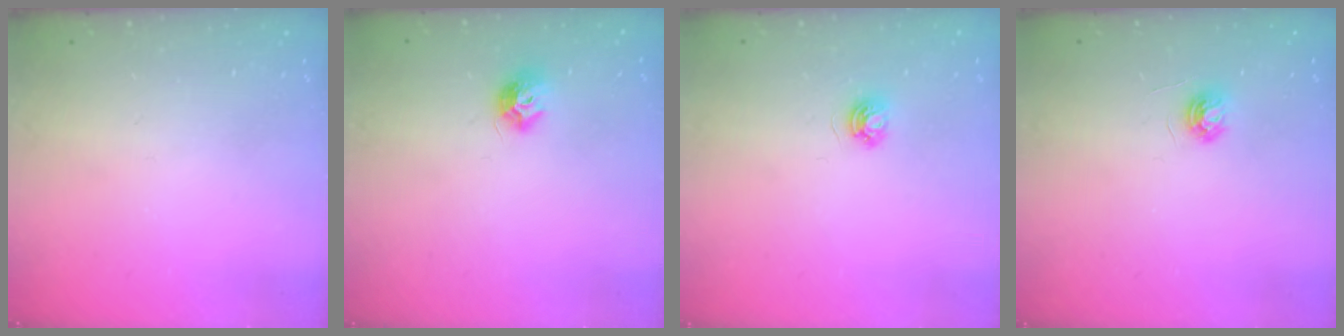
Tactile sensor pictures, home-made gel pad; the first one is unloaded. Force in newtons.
{"total": 7.9, "press": 7.9, "slide": 0.4}
{"total": 3.7, "press": 3.7, "slide": 0.5}
{"total": 4.4, "press": 4.4, "slide": 0.5}